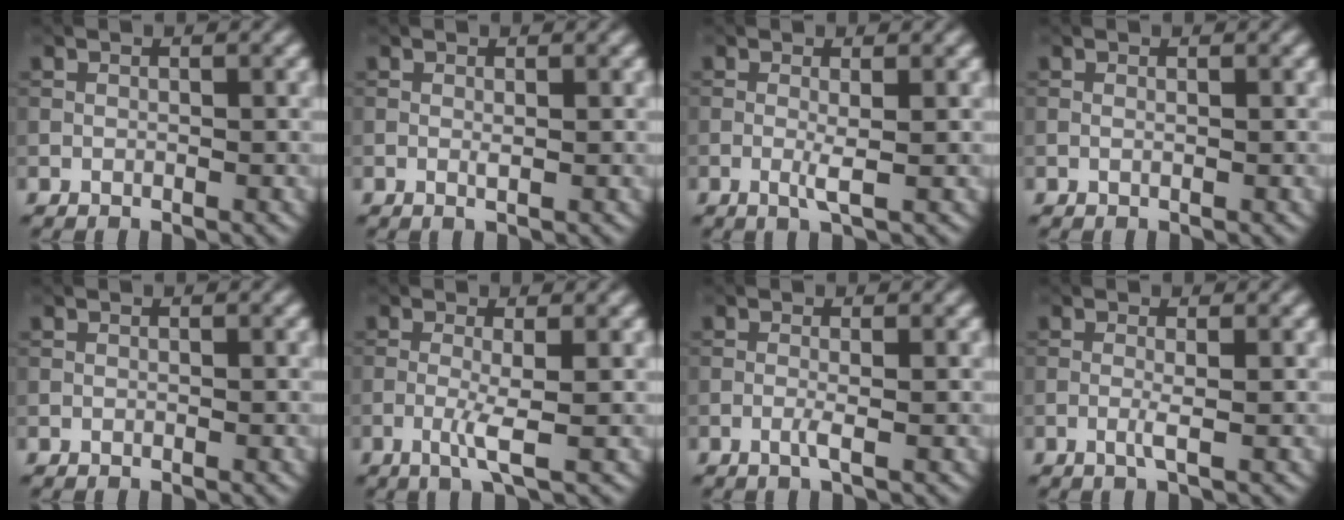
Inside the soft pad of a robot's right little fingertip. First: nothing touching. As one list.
[{"total": 0.7, "force": [0.2, 0.0, 0.6], "torque": [-0.009, 0.001, 0.002]}, {"total": 1.5, "force": [0.1, 0.0, 1.5], "torque": [-0.027, 0.001, -0.004]}, {"total": 0.0}, {"total": 0.0}, {"total": 2.2, "force": [-0.3, 0.0, 2.1], "torque": [-0.039, 0.003, -0.015]}, {"total": 1.1, "force": [-0.1, 0.0, 1.1], "torque": [-0.015, 0.007, -0.008]}, {"total": 1.2, "force": [0.0, -0.1, 1.1], "torque": [-0.018, 0.007, -0.006]}]